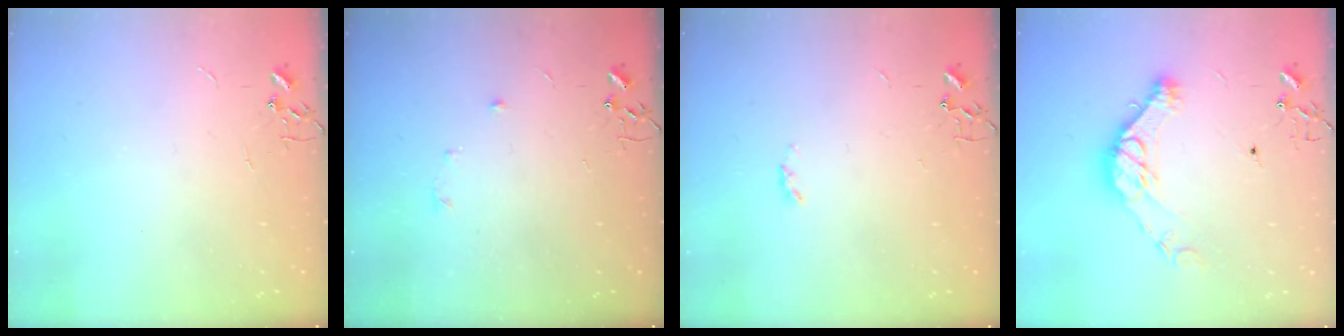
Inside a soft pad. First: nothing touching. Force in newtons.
{"total": 5.2, "press": 5.2, "slide": 0.6}
{"total": 2.5, "press": 2.4, "slide": 0.4}
{"total": 12.5, "press": 12.5, "slide": 0.4}